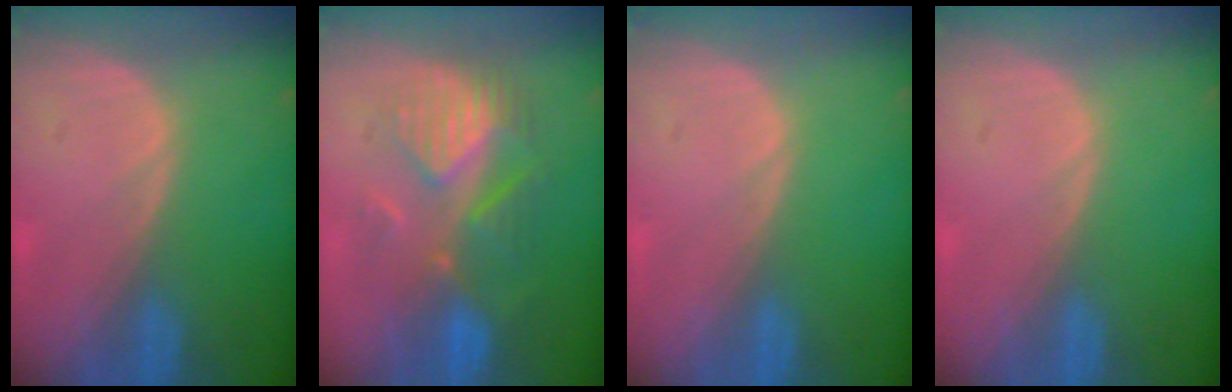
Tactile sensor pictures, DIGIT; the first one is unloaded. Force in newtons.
{"total": 8.4, "press": 8.3, "slide": 1.3}
{"total": 0.0}
{"total": 0.0}